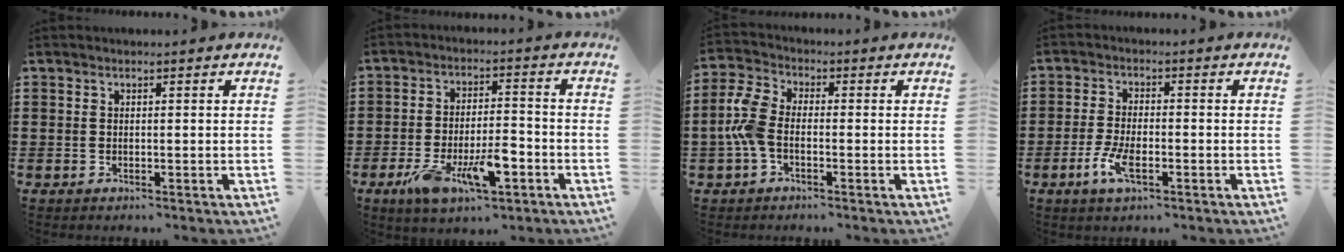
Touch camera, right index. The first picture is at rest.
{"total": 9.8, "force": [-4.5, 3.8, 7.9], "torque": [-0.154, 0.002, -0.076]}
{"total": 6.3, "force": [-1.2, 3.6, 5.0], "torque": [-0.133, 0.000, -0.032]}
{"total": 5.1, "force": [-2.1, 2.1, 4.2], "torque": [-0.096, -0.003, -0.044]}